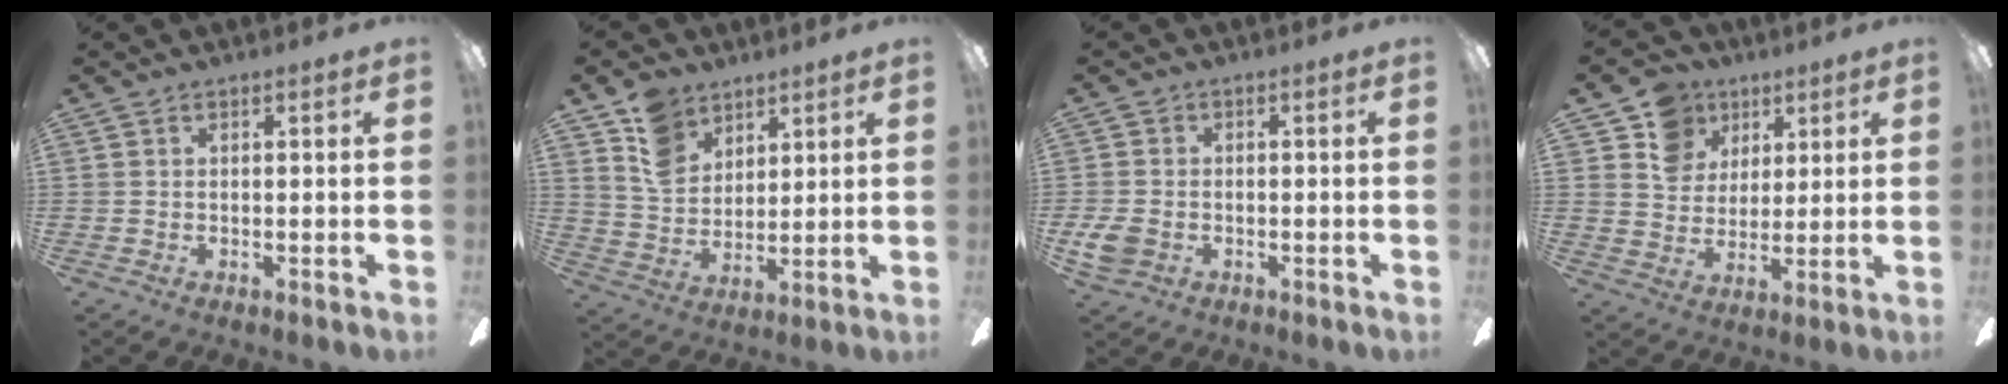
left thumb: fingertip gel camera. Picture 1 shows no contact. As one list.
[{"total": 10.6, "force": [7.2, 6.9, 3.6], "torque": [-0.077, -0.027, 0.142]}, {"total": 4.9, "force": [-1.4, 4.0, 2.6], "torque": [-0.053, 0.005, -0.028]}, {"total": 10.4, "force": [6.0, 8.2, 2.1], "torque": [-0.051, -0.022, 0.118]}]